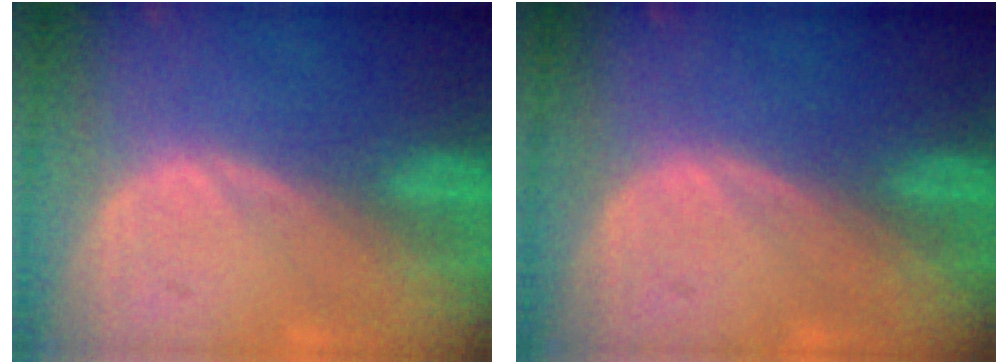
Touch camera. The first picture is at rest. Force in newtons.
{"total": 0.0}